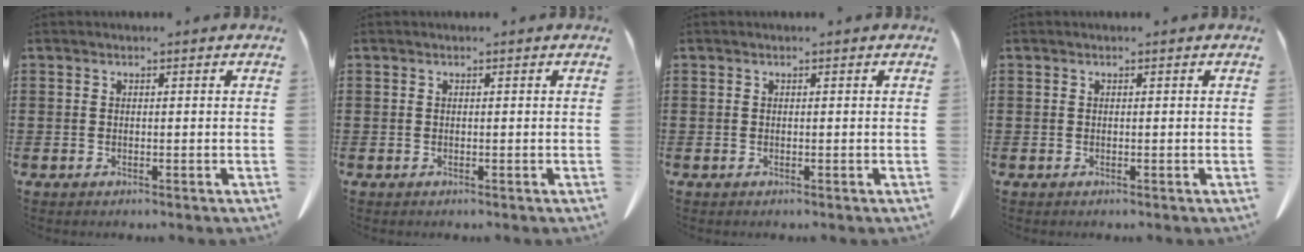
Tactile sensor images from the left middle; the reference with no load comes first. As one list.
[{"total": 0.0}, {"total": 0.0}, {"total": 0.0}]